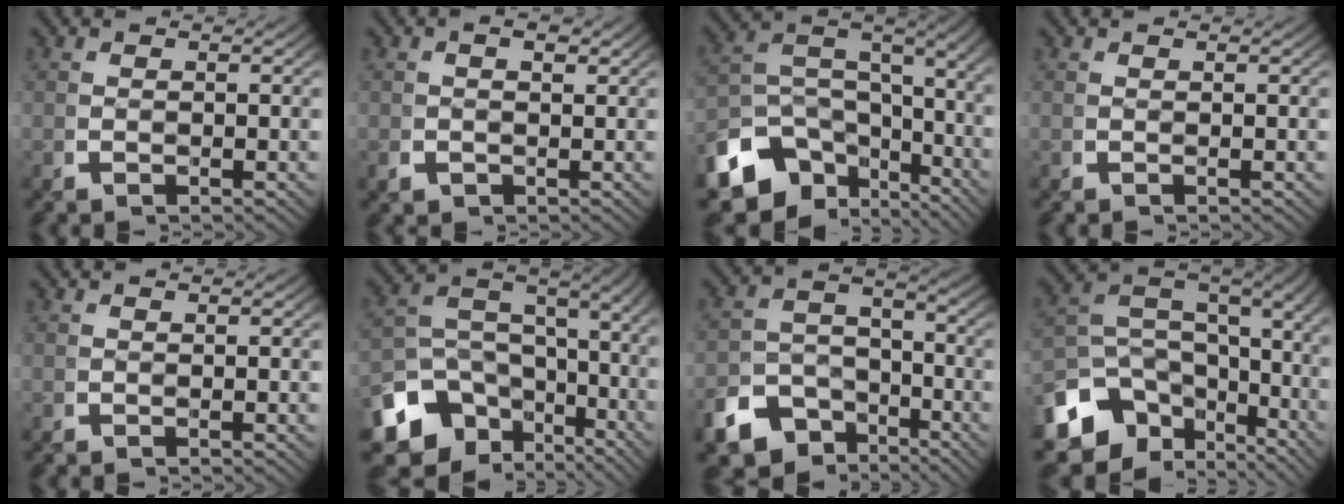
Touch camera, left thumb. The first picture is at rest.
{"total": 1.5, "force": [0.1, 1.0, 1.0], "torque": [-0.012, 0.000, 0.006]}
{"total": 12.1, "force": [-3.2, 8.2, 8.3], "torque": [-0.146, -0.020, -0.051]}
{"total": 0.0}
{"total": 0.0}
{"total": 12.2, "force": [-3.4, 8.6, 8.0], "torque": [-0.133, -0.022, -0.052]}
{"total": 9.5, "force": [-4.7, 7.0, 4.6], "torque": [-0.067, -0.028, -0.074]}
{"total": 12.8, "force": [-2.3, 8.9, 8.9], "torque": [-0.165, -0.023, -0.032]}